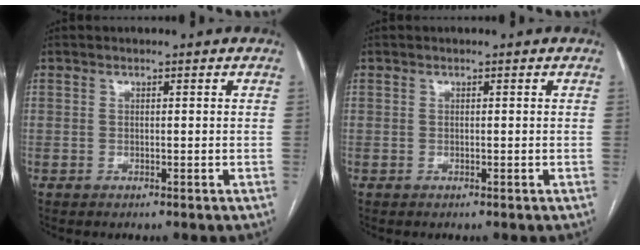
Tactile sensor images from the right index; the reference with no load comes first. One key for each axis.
{"total": 0.0}